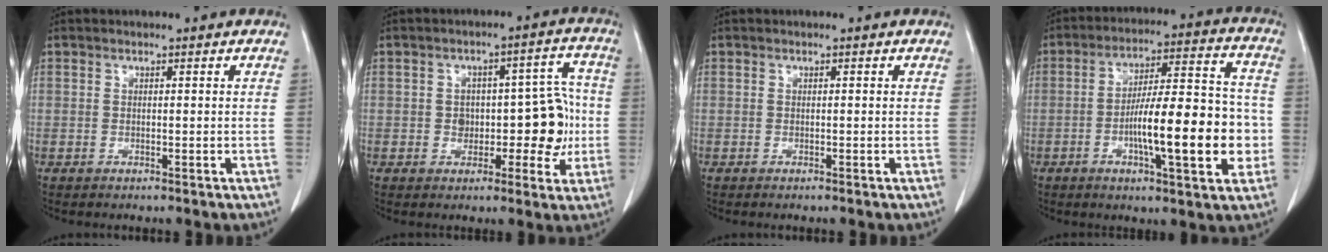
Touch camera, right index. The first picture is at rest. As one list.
[{"total": 9.2, "force": [-1.2, 5.1, 7.6], "torque": [-0.083, 0.039, -0.007]}, {"total": 0.0}, {"total": 16.2, "force": [-3.5, 3.3, 15.5], "torque": [-0.245, 0.018, -0.053]}]